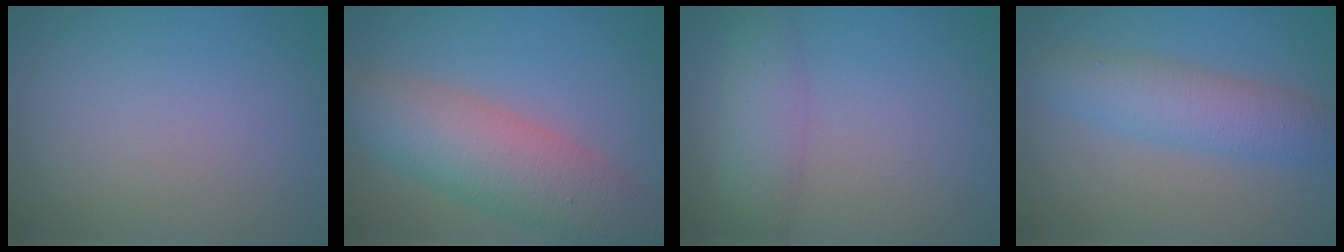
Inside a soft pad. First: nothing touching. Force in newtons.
{"total": 7.8, "press": 7.8, "slide": 0.3}
{"total": 3.6, "press": 3.6, "slide": 0.1}
{"total": 4.3, "press": 4.3, "slide": 0.1}